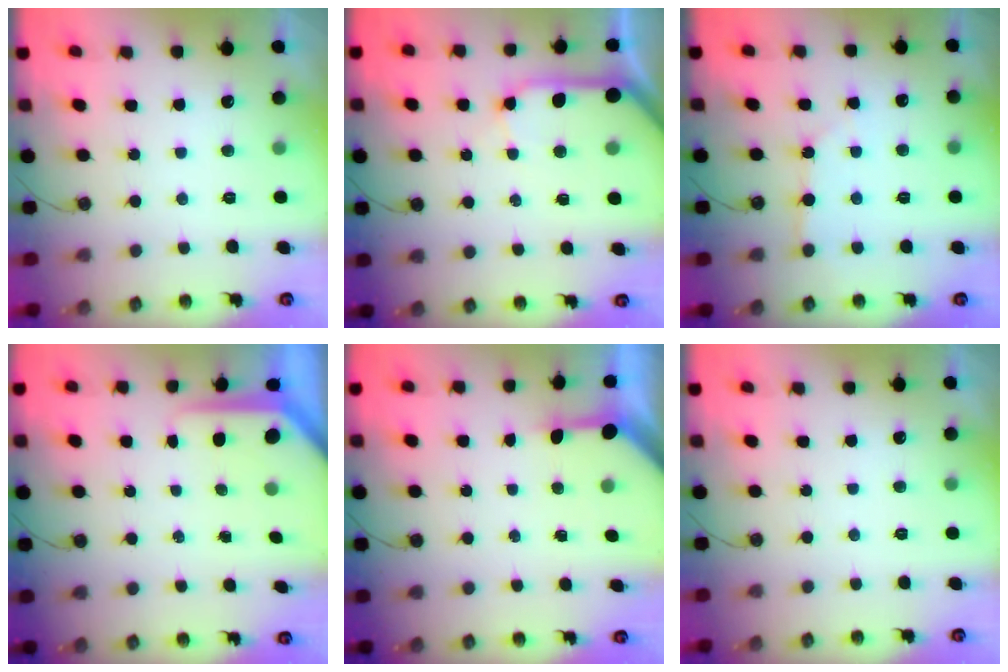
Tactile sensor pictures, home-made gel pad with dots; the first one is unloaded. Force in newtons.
{"total": 10.8, "press": 10.7, "slide": 1.4}
{"total": 3.4, "press": 3.4, "slide": 0.3}
{"total": 6.2, "press": 6.2, "slide": 0.4}
{"total": 3.3, "press": 3.3, "slide": 0.4}
{"total": 0.0}